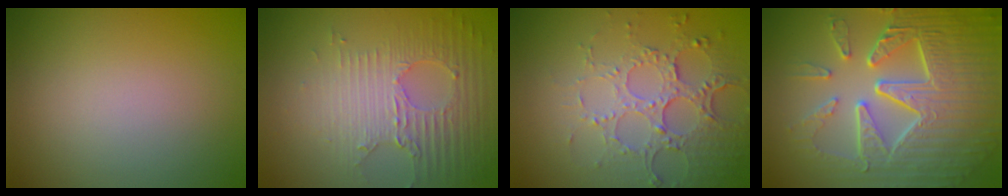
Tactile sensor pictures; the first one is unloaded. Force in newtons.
{"total": 3.7, "press": 3.3, "slide": 1.7}
{"total": 5.2, "press": 3.8, "slide": 3.5}
{"total": 9.6, "press": 6.5, "slide": 7.0}